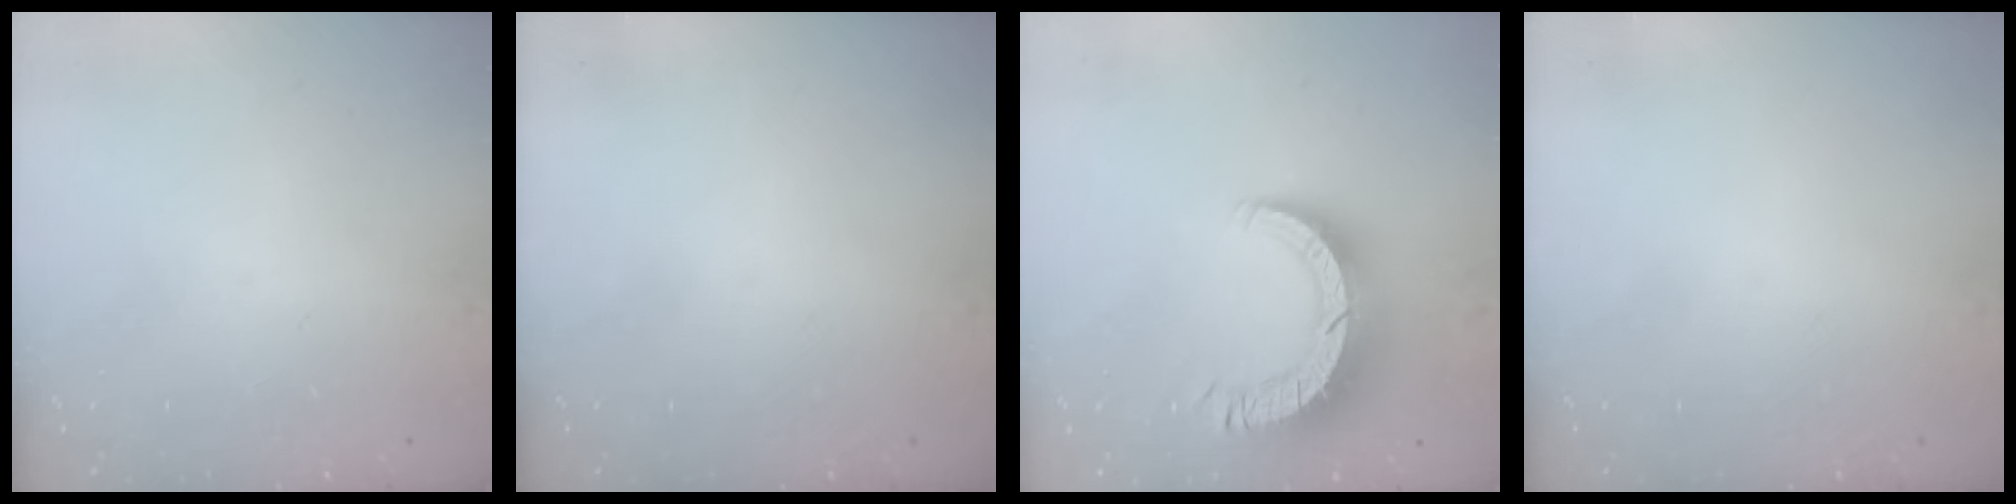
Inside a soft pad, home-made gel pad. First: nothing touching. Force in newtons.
{"total": 0.0}
{"total": 11.5, "press": 11.5, "slide": 1.1}
{"total": 0.0}